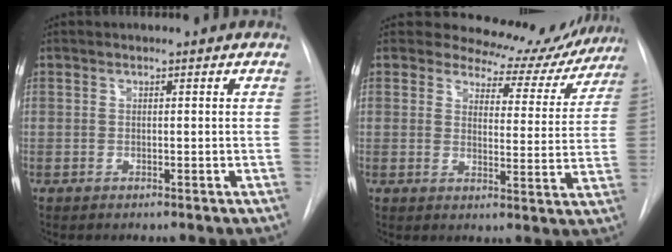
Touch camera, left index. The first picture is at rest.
{"total": 11.1, "force": [10.4, 3.8, 0.8], "torque": [0.012, -0.031, 0.107]}